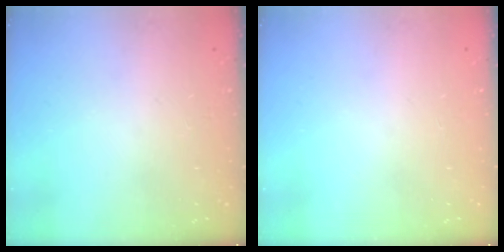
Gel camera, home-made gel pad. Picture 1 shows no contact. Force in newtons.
{"total": 0.0}